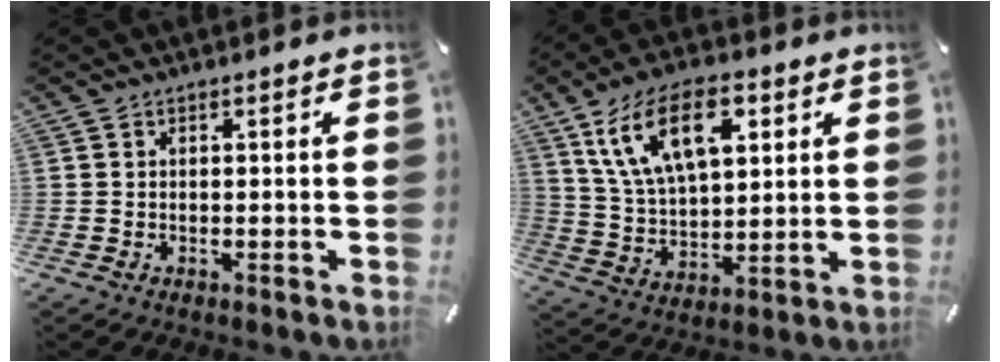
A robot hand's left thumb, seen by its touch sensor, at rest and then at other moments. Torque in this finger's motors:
{"motor_torque": [1.09, 1.10, 1.41, -1.36, 0.27]}